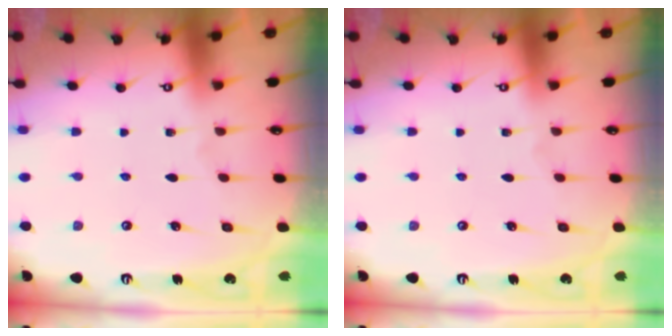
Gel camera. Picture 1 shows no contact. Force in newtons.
{"total": 0.0}